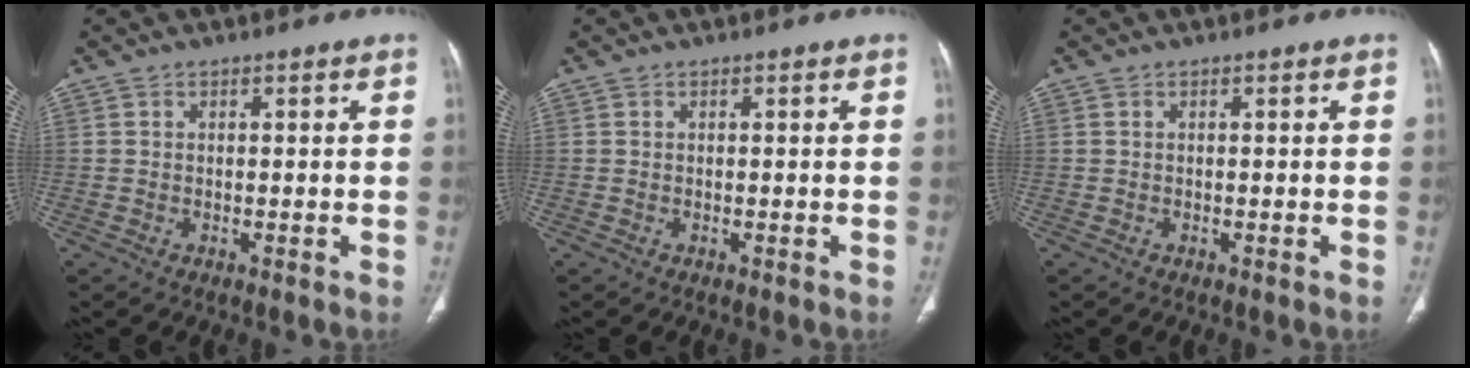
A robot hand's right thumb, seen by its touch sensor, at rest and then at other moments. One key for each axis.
{"total": 0.0}
{"total": 0.0}